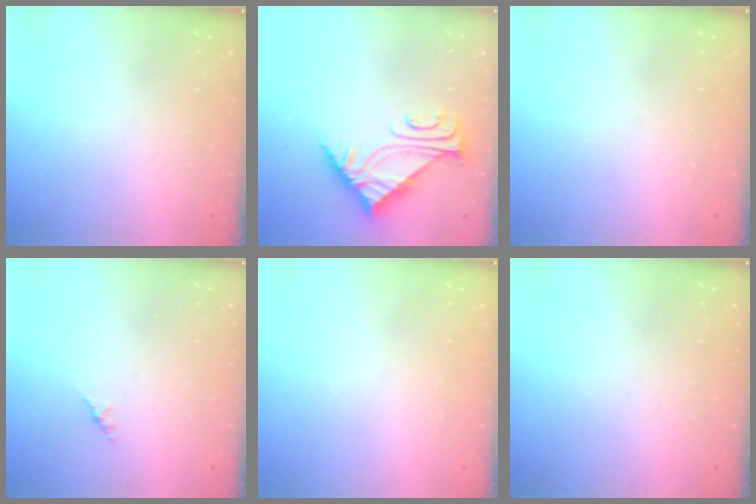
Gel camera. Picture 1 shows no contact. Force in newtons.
{"total": 4.9, "press": 4.8, "slide": 0.8}
{"total": 0.0}
{"total": 1.4, "press": 1.3, "slide": 0.4}
{"total": 0.0}
{"total": 0.0}